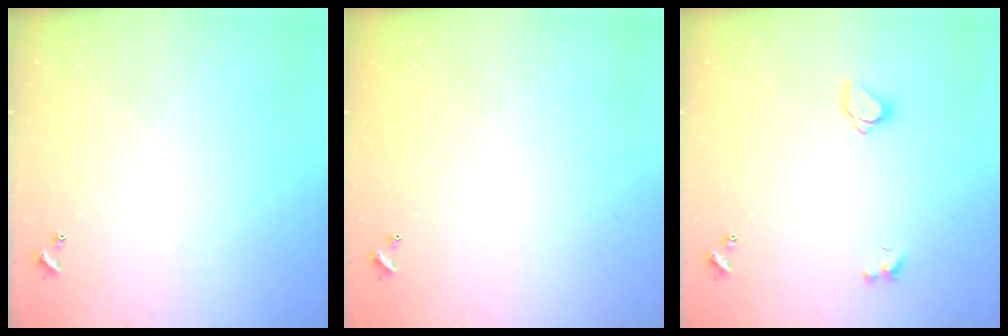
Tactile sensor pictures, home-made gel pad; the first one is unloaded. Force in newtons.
{"total": 2.9, "press": 2.9, "slide": 0.1}
{"total": 1.5, "press": 1.5, "slide": 0.2}